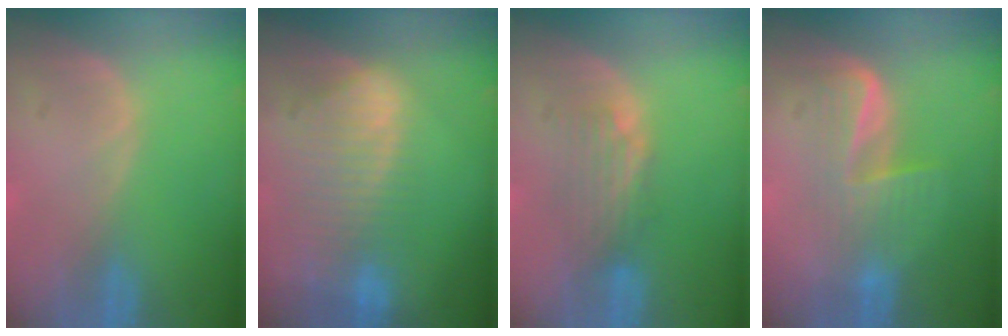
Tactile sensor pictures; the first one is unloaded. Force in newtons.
{"total": 9.3, "press": 8.1, "slide": 4.4}
{"total": 4.5, "press": 3.8, "slide": 2.3}
{"total": 6.9, "press": 5.8, "slide": 3.8}